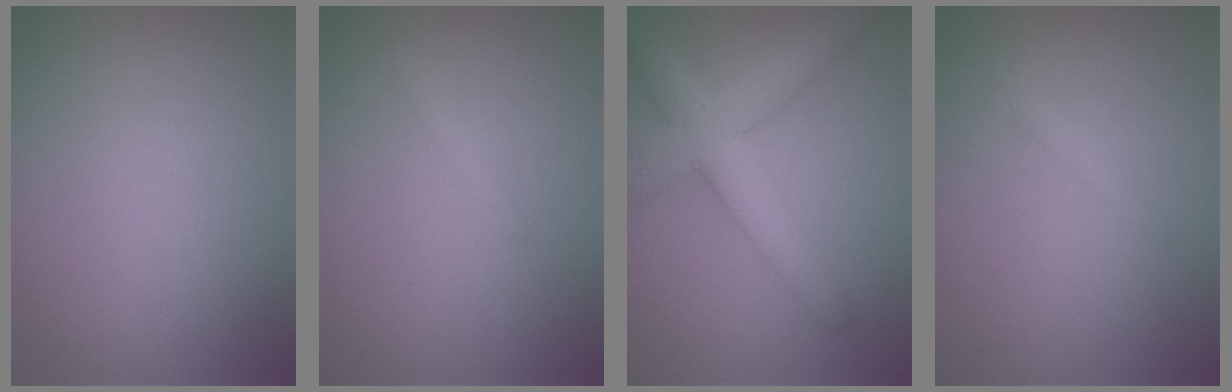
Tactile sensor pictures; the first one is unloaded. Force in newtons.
{"total": 0.8, "press": 0.8, "slide": 0.1}
{"total": 6.5, "press": 6.5, "slide": 0.3}
{"total": 1.1, "press": 1.1, "slide": 0.0}